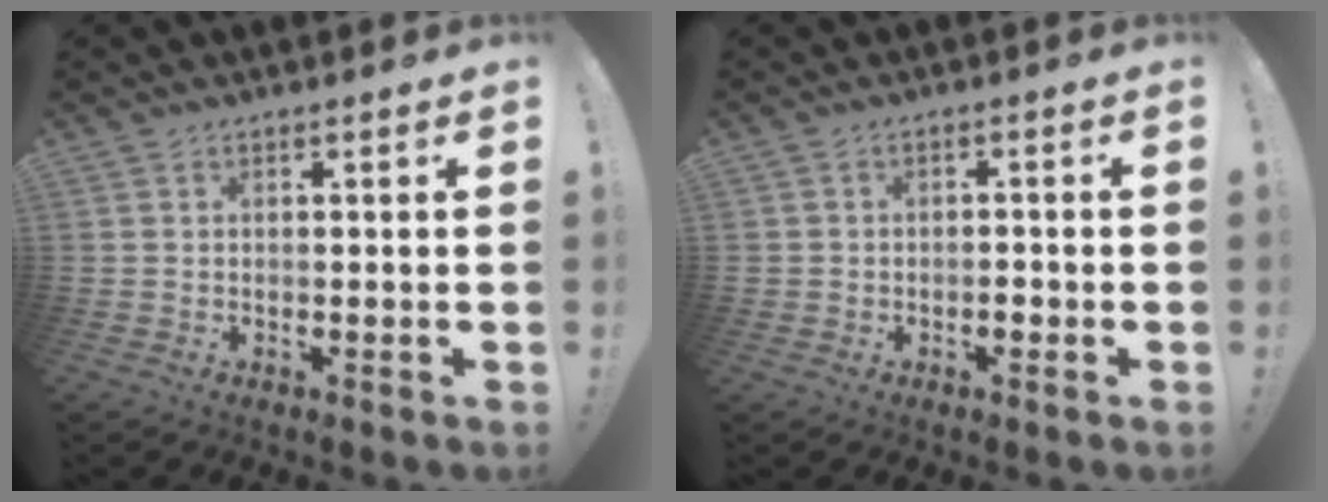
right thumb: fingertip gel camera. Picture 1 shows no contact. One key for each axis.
{"total": 3.1, "fx": -1.3, "fy": 2.6, "fz": 1.1, "tx": -0.016, "ty": 0.005, "tz": -0.022}